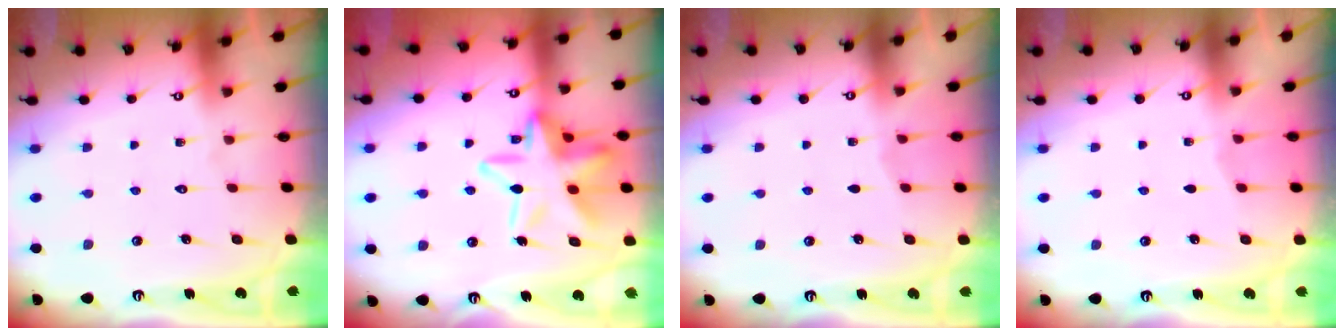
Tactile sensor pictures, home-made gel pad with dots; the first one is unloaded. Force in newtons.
{"total": 16.7, "press": 16.7, "slide": 1.5}
{"total": 1.4, "press": 1.4, "slide": 0.3}
{"total": 1.4, "press": 1.4, "slide": 0.3}